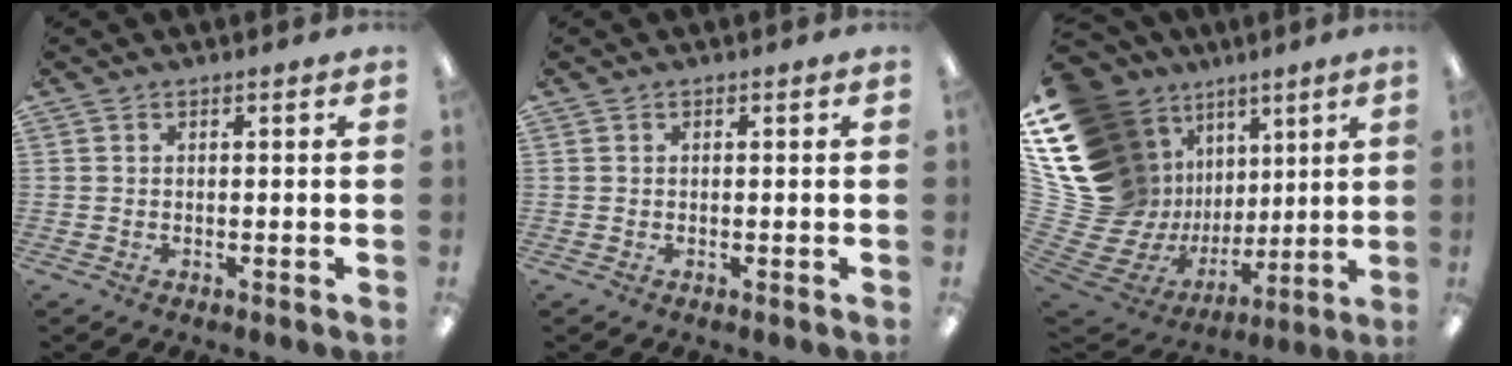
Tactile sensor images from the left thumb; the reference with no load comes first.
{"total": 0.0}
{"total": 22.2, "force": [8.0, 17.1, 11.6], "torque": [-0.215, -0.105, 0.211]}